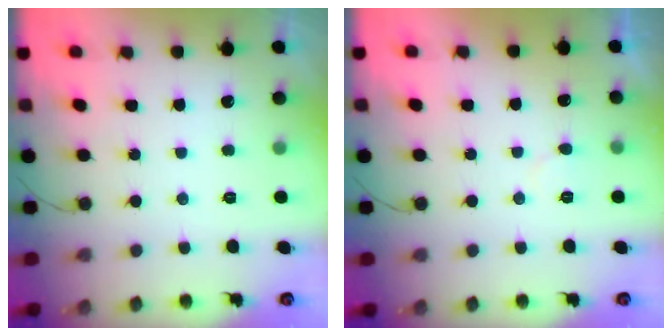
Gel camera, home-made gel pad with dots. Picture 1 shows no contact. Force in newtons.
{"total": 4.7, "press": 4.7, "slide": 0.2}